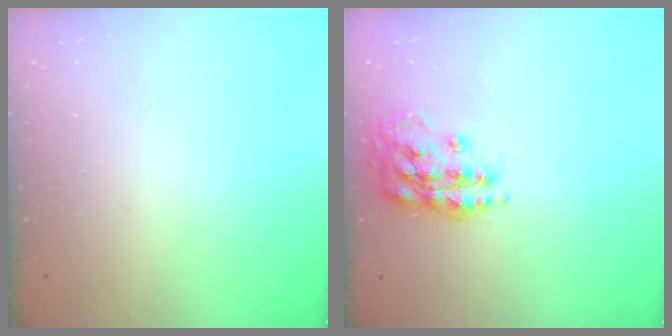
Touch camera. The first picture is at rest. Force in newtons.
{"total": 17.4, "press": 17.4, "slide": 1.4}